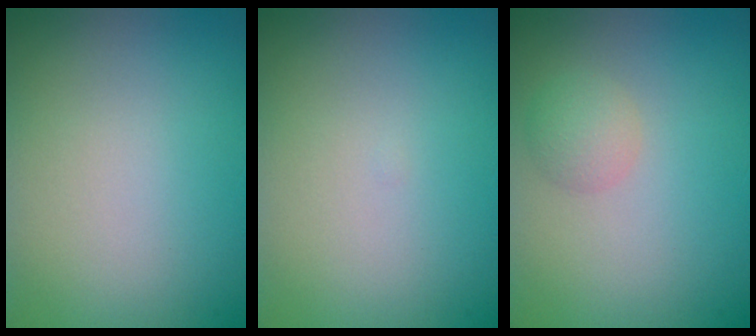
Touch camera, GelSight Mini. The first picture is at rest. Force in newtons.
{"total": 0.0}
{"total": 1.8, "press": 1.8, "slide": 0.1}